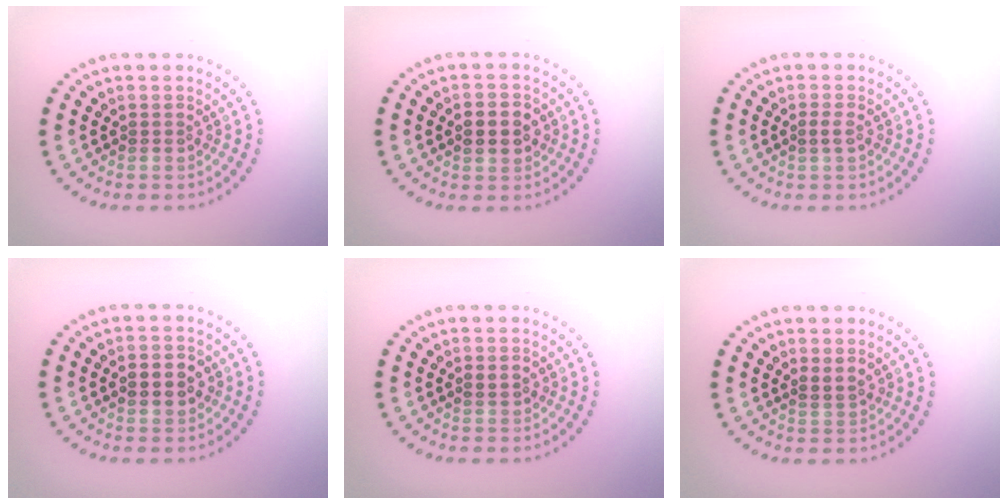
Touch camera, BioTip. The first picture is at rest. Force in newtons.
{"total": 2.6, "press": 2.6, "slide": 0.0}
{"total": 0.9, "press": 0.9, "slide": 0.2}
{"total": 2.3, "press": 2.3, "slide": 0.2}
{"total": 1.0, "press": 0.9, "slide": 0.2}
{"total": 1.1, "press": 0.9, "slide": 0.5}